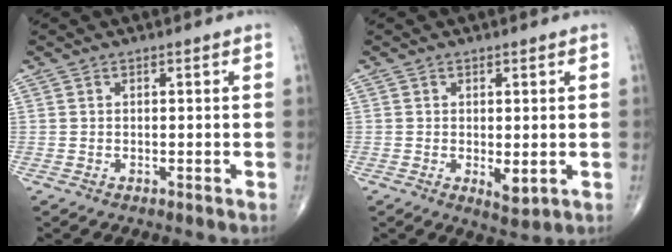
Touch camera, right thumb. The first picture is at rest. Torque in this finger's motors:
{"motor_torque": [3.76, 1.25, 1.26, -1.30, 0.46]}